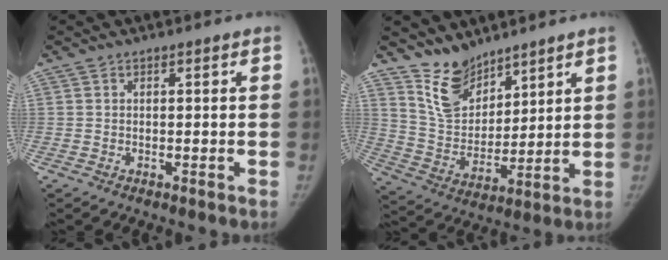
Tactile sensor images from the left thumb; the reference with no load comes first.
{"total": 9.1, "force": [7.5, 4.6, 2.5], "torque": [-0.016, -0.063, 0.158]}